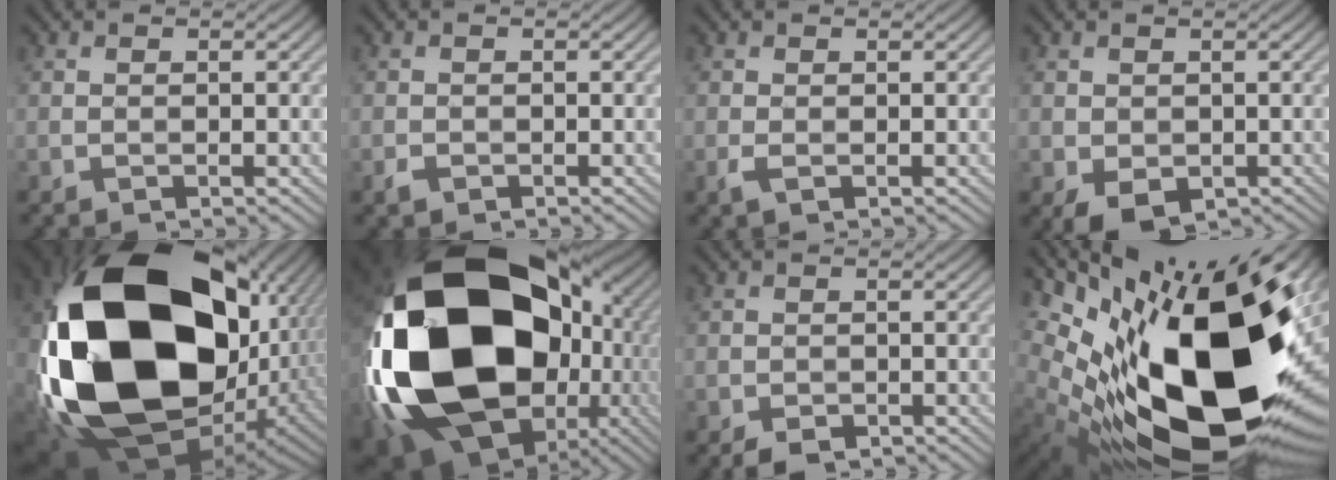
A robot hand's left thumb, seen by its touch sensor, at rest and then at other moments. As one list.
[{"total": 1.4, "force": [-0.7, 1.1, 0.3], "torque": [-0.008, -0.002, -0.018]}, {"total": 1.7, "force": [-0.1, 1.3, 1.1], "torque": [-0.026, 0.001, -0.006]}, {"total": 3.5, "force": [-0.8, 2.7, 2.0], "torque": [-0.051, -0.007, -0.016]}, {"total": 24.3, "force": [1.0, 16.9, 17.4], "torque": [-0.402, -0.088, 0.063]}, {"total": 25.1, "force": [-1.2, 18.7, 16.8], "torque": [-0.381, -0.076, 0.012]}, {"total": 2.3, "force": [-1.5, 1.5, 0.7], "torque": [-0.020, -0.006, -0.036]}, {"total": 22.9, "force": [0.9, 12.0, 19.5], "torque": [-0.380, -0.058, 0.036]}]